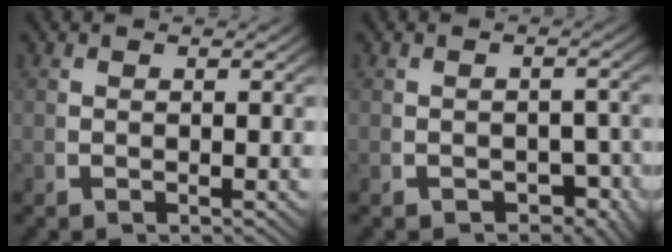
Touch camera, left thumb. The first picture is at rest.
{"total": 2.6, "force": [-1.5, 1.7, 1.3], "torque": [-0.014, -0.014, -0.022]}